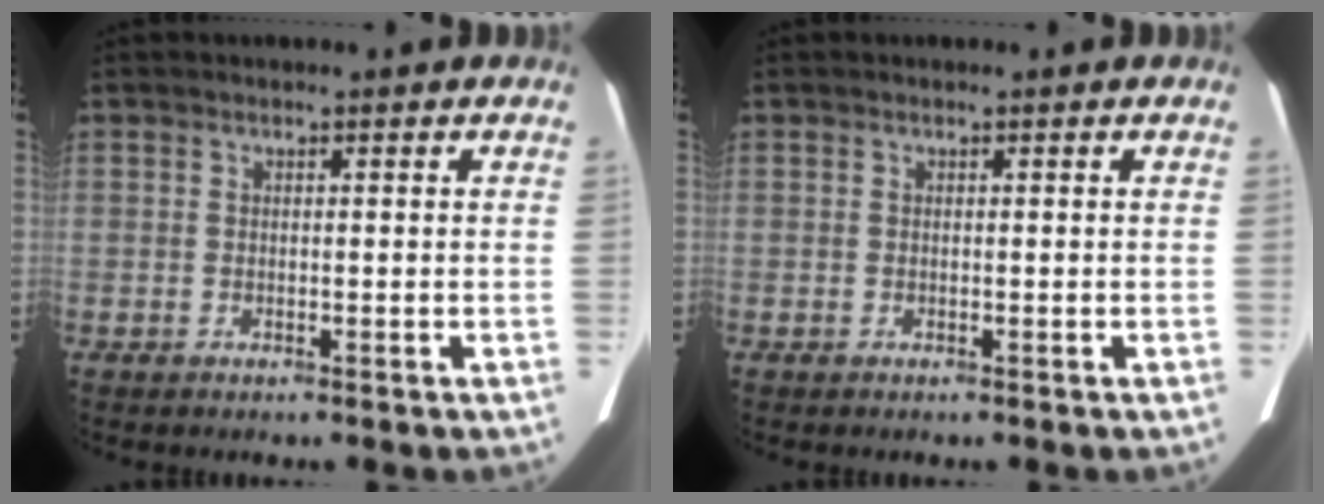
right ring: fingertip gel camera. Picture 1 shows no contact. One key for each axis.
{"total": 0.0}